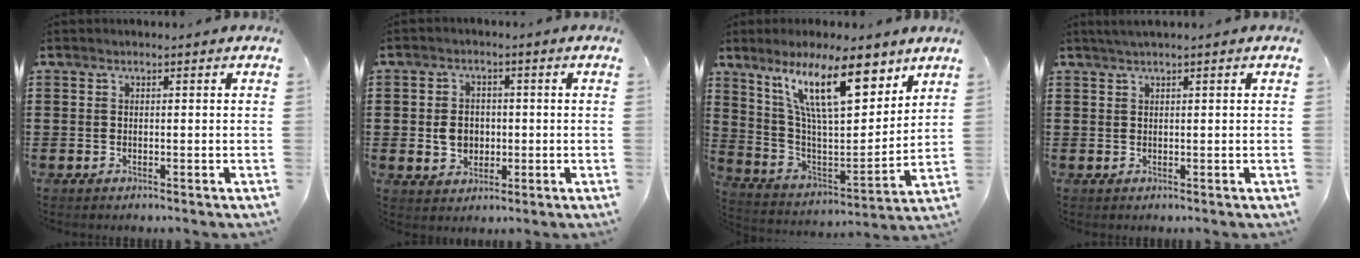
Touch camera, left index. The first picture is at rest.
{"total": 4.3, "force": [-0.3, 3.4, 2.5], "torque": [-0.048, 0.006, -0.009]}
{"total": 15.6, "force": [9.6, 4.1, 11.6], "torque": [-0.244, -0.032, 0.163]}
{"total": 1.0, "force": [0.6, -0.1, 0.7], "torque": [-0.012, 0.001, 0.012]}